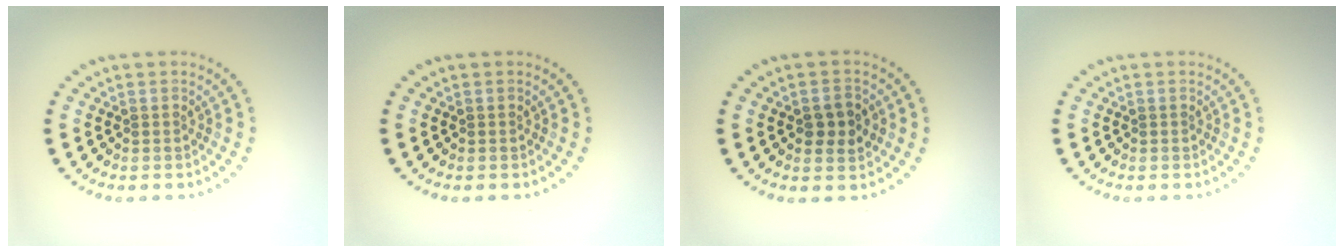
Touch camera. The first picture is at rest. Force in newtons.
{"total": 0.0}
{"total": 2.6, "press": 2.6, "slide": 0.1}
{"total": 0.0}